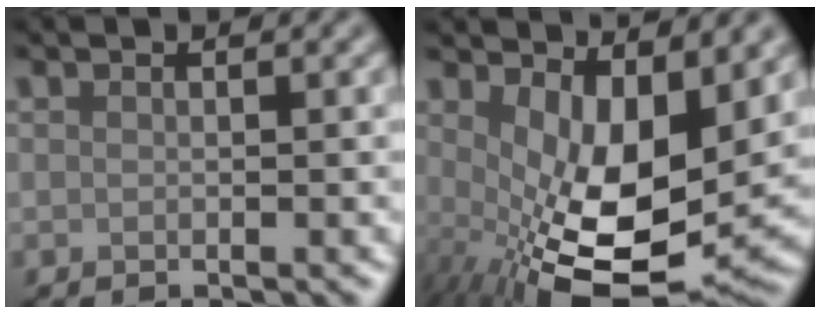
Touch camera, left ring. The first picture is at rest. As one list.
[{"total": 11.0, "force": [-0.7, 5.3, 9.6], "torque": [-0.175, -0.034, 0.006]}]